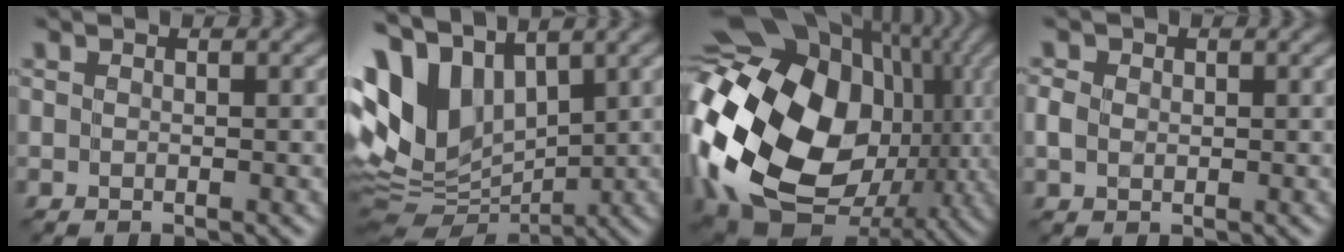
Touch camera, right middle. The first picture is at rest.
{"total": 10.1, "force": [3.6, 6.5, 6.9], "torque": [-0.166, 0.014, 0.065]}
{"total": 19.8, "force": [-0.2, 14.9, 13.0], "torque": [-0.266, 0.000, 0.012]}
{"total": 1.7, "force": [0.1, 1.5, 0.8], "torque": [-0.021, 0.003, -0.001]}